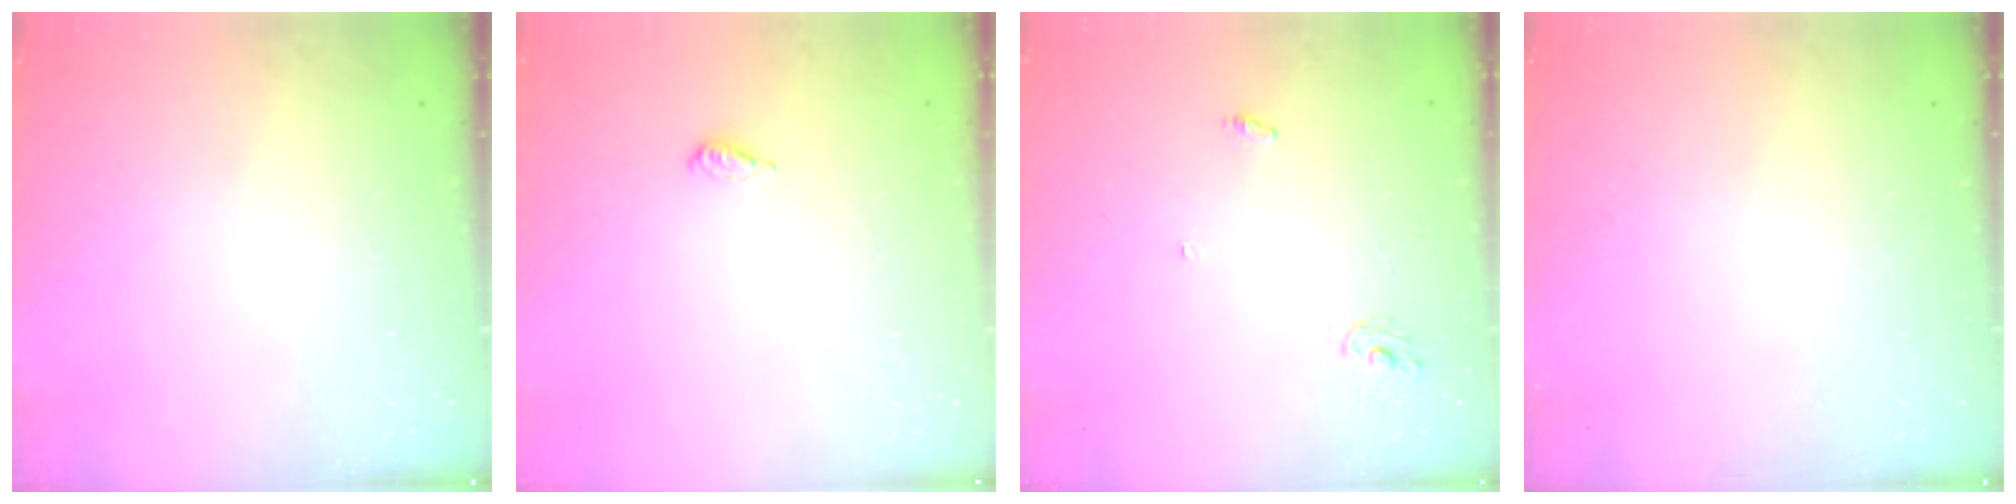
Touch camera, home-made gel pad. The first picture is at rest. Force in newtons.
{"total": 2.7, "press": 2.7, "slide": 0.5}
{"total": 3.2, "press": 3.2, "slide": 0.2}
{"total": 0.0}